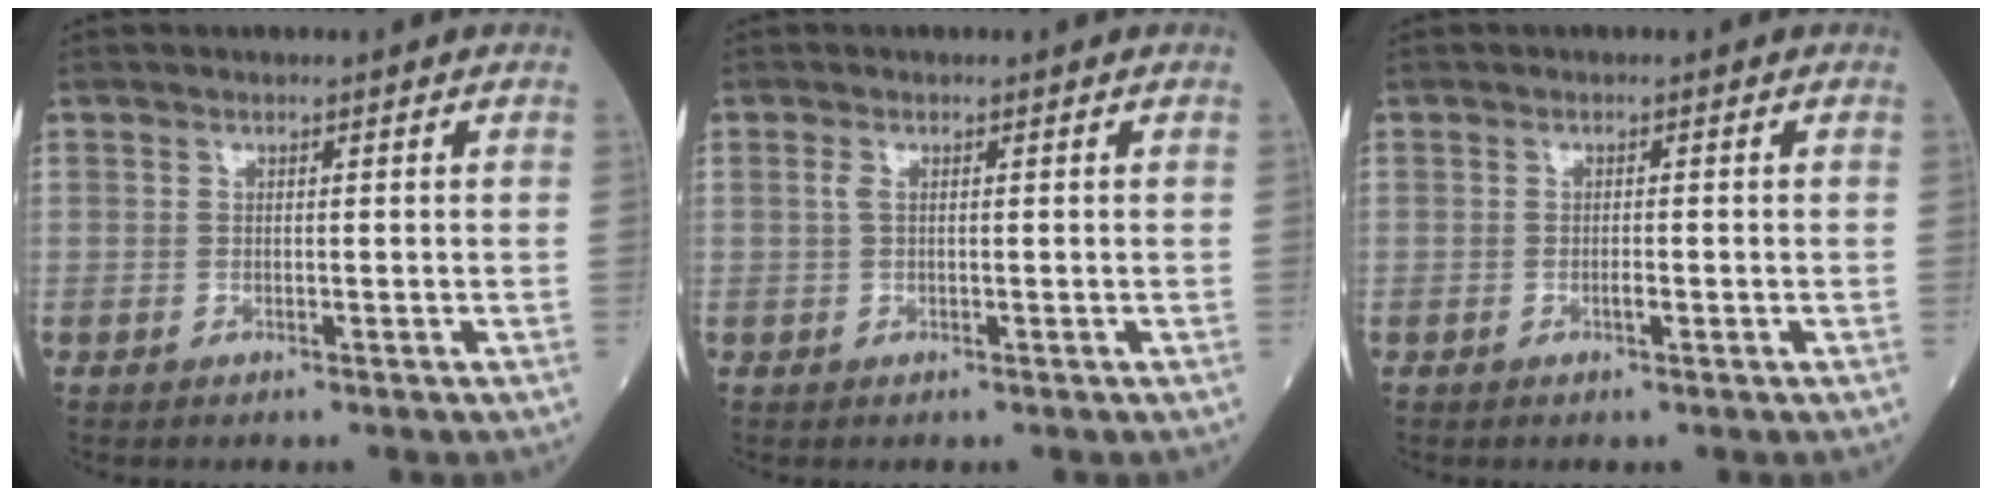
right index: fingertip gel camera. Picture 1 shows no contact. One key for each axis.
{"total": 0.8, "fx": 0.2, "fy": 0.3, "fz": 0.7, "tx": -0.019, "ty": 0.000, "tz": 0.001}
{"total": 0.9, "fx": -0.4, "fy": 0.2, "fz": 0.8, "tx": -0.017, "ty": 0.000, "tz": -0.006}